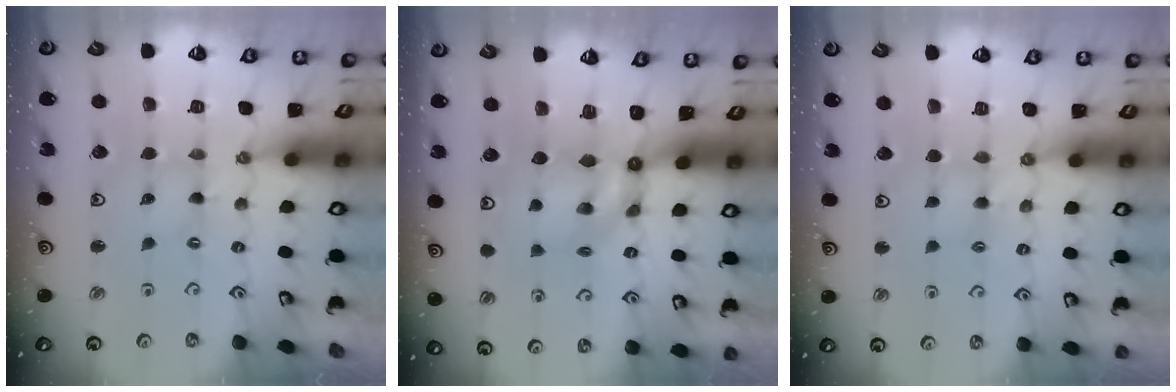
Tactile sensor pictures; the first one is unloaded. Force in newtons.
{"total": 5.1, "press": 5.1, "slide": 0.3}
{"total": 5.2, "press": 5.2, "slide": 0.6}